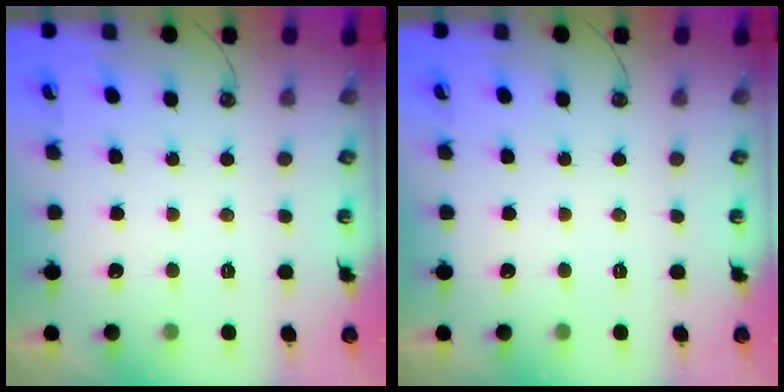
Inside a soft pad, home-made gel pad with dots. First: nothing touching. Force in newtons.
{"total": 0.0}